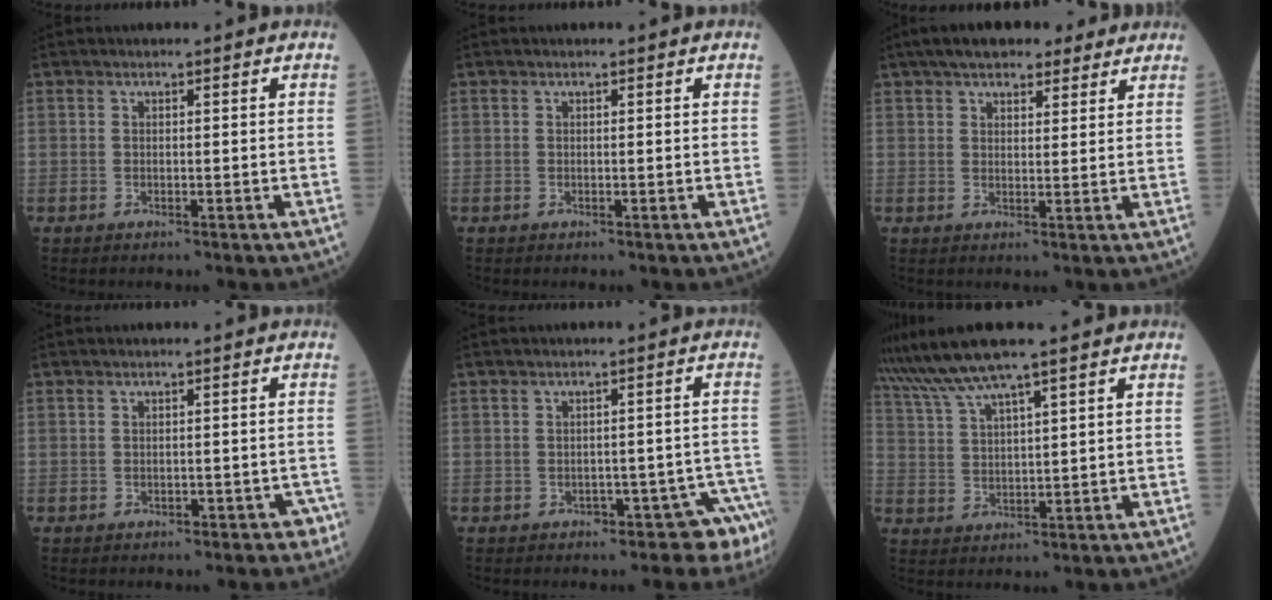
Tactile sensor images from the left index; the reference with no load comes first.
{"total": 0.0}
{"total": 10.4, "force": [8.1, 3.9, 5.2], "torque": [-0.069, 0.035, 0.122]}
{"total": 2.8, "force": [-1.9, 1.7, 1.2], "torque": [0.003, 0.009, -0.017]}
{"total": 6.0, "force": [-4.7, 3.2, 2.2], "torque": [-0.001, 0.033, -0.055]}
{"total": 7.3, "force": [5.9, -0.9, 4.2], "torque": [-0.098, 0.017, 0.121]}